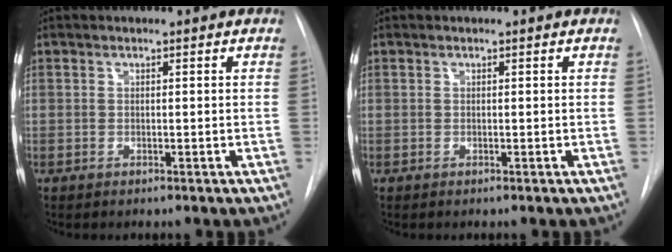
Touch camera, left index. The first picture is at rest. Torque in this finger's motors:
{"motor_torque": [0.03, 0.03, 0.00, 0.00]}